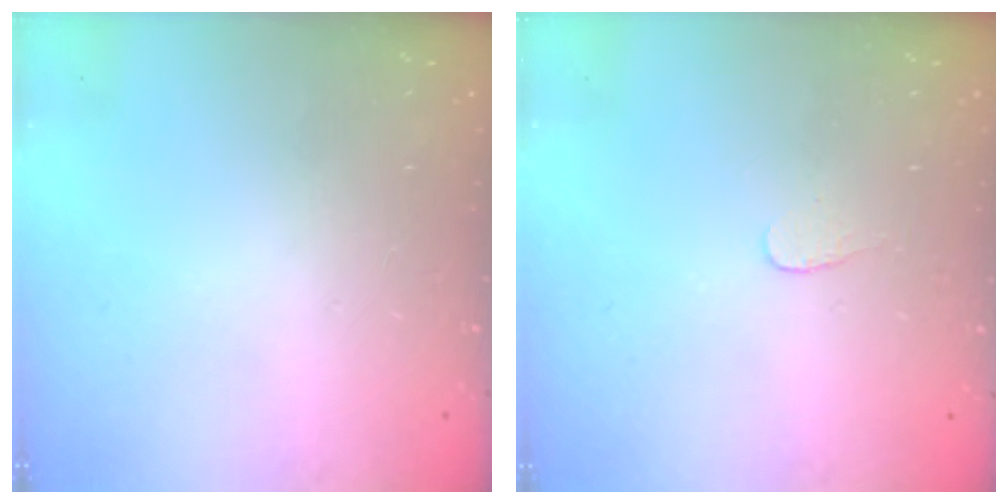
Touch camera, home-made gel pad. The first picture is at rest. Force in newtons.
{"total": 3.0, "press": 3.0, "slide": 0.2}